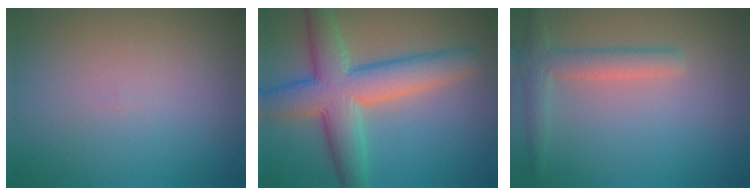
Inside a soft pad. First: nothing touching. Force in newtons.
{"total": 8.5, "press": 8.5, "slide": 0.4}
{"total": 3.0, "press": 3.0, "slide": 0.1}